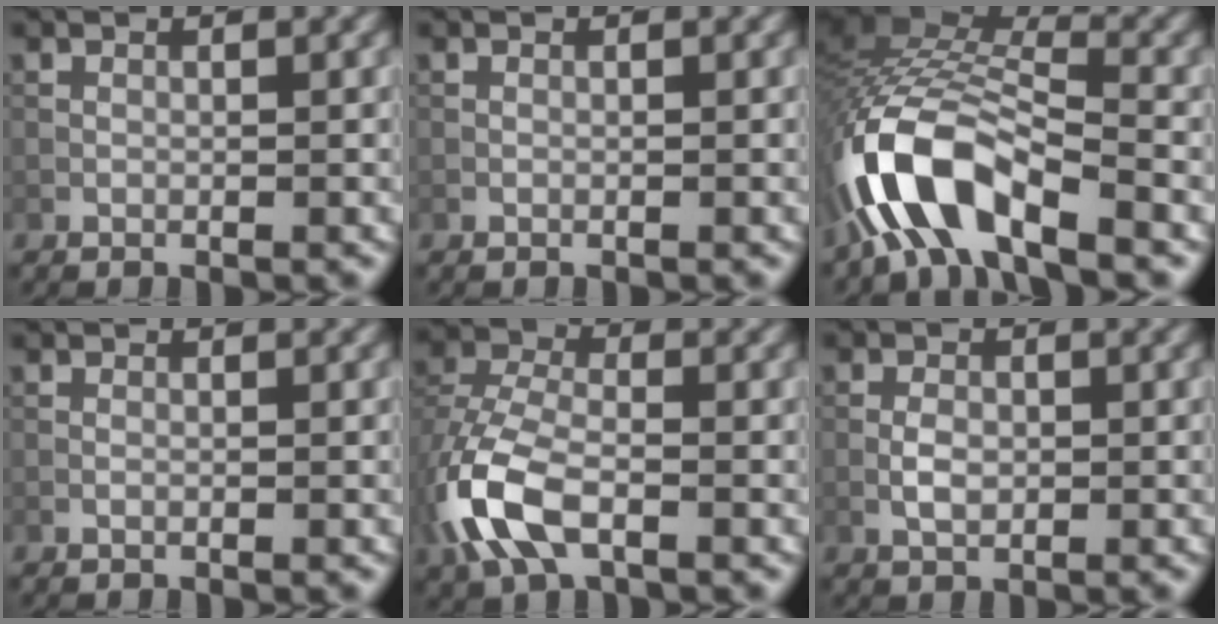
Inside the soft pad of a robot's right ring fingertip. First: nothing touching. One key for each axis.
{"total": 0.0}
{"total": 11.3, "fx": -5.7, "fy": 4.4, "fz": 8.7, "tx": -0.170, "ty": 0.013, "tz": -0.119}
{"total": 0.0}
{"total": 8.1, "fx": -3.0, "fy": 4.5, "fz": 6.0, "tx": -0.154, "ty": -0.002, "tz": -0.073}
{"total": 2.0, "fx": -0.5, "fy": 1.2, "fz": 1.5, "tx": -0.029, "ty": 0.002, "tz": -0.011}